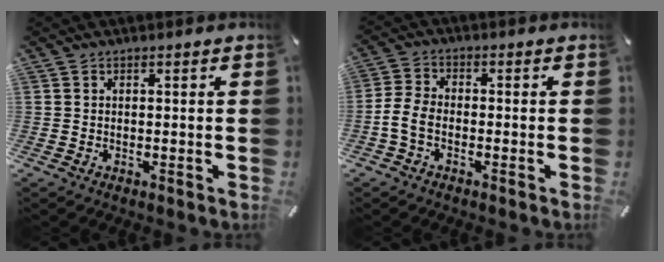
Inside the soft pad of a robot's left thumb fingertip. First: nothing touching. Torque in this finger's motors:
{"motor_torque": [0.50, 1.02, 0.84, 0.23, -0.11]}